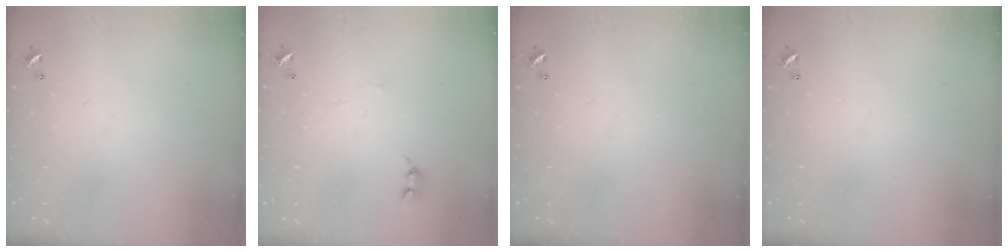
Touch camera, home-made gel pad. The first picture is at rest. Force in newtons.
{"total": 0.9, "press": 0.8, "slide": 0.4}
{"total": 0.0}
{"total": 0.0}